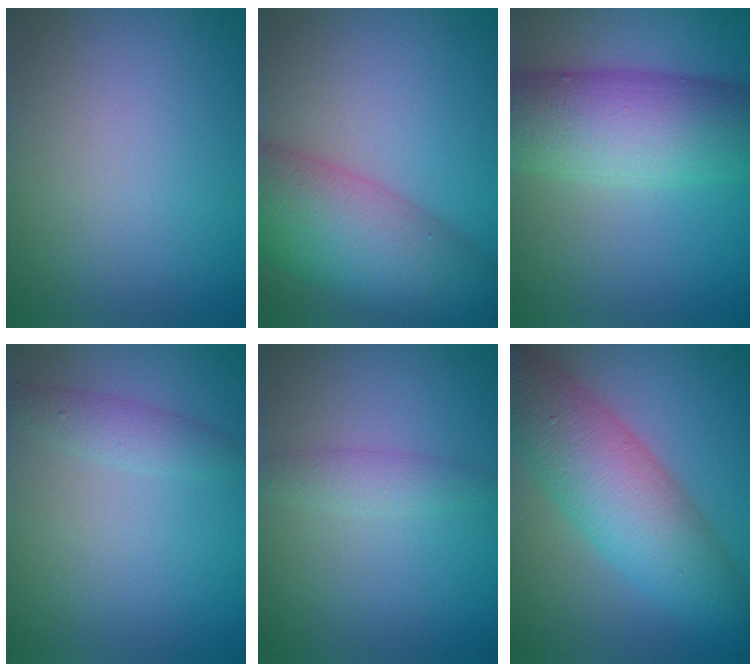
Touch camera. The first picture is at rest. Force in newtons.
{"total": 10.1, "press": 10.1, "slide": 0.6}
{"total": 9.2, "press": 9.2, "slide": 0.1}
{"total": 1.7, "press": 1.7, "slide": 0.1}
{"total": 1.8, "press": 1.8, "slide": 0.1}
{"total": 8.0, "press": 8.0, "slide": 0.0}